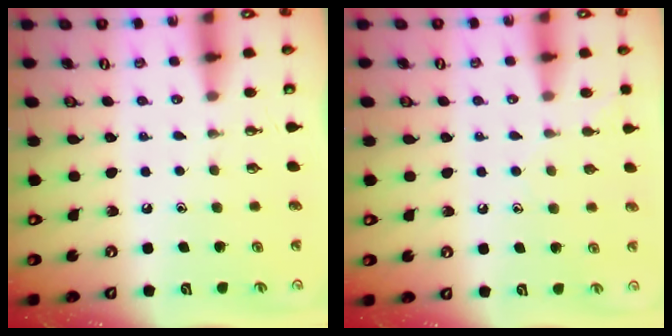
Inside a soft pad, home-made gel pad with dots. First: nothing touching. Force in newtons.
{"total": 5.3, "press": 5.3, "slide": 0.6}